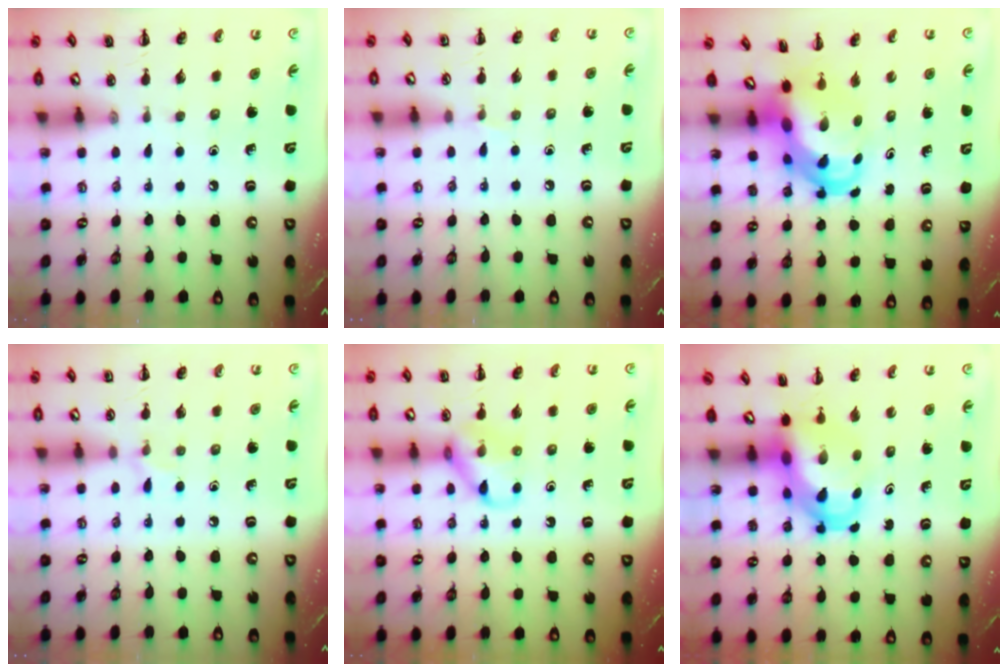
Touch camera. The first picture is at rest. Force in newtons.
{"total": 3.0, "press": 2.8, "slide": 1.1}
{"total": 6.0, "press": 5.8, "slide": 1.6}
{"total": 4.5, "press": 4.2, "slide": 1.5}
{"total": 10.4, "press": 10.3, "slide": 0.4}
{"total": 5.7, "press": 5.6, "slide": 1.1}